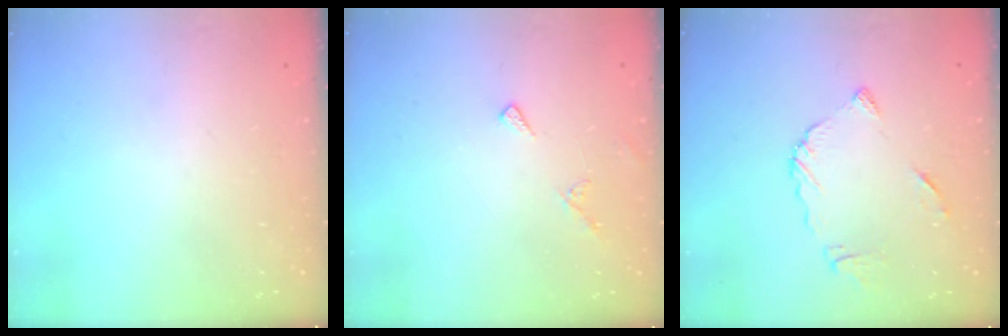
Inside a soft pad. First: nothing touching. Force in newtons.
{"total": 6.3, "press": 6.3, "slide": 0.6}
{"total": 8.8, "press": 8.7, "slide": 0.9}